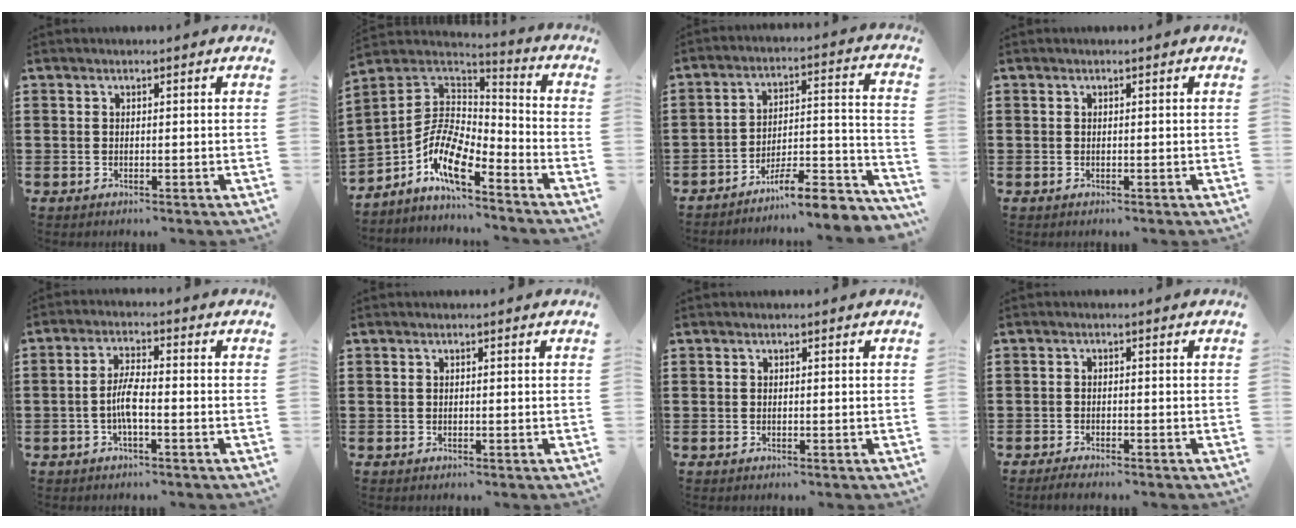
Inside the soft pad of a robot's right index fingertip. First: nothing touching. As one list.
[{"total": 10.0, "force": [-5.7, 3.9, 7.2], "torque": [-0.170, -0.008, -0.118]}, {"total": 8.5, "force": [-7.3, 1.3, 4.2], "torque": [-0.056, 0.010, -0.138]}, {"total": 0.0}, {"total": 4.3, "force": [-1.2, 0.9, 4.0], "torque": [-0.094, -0.004, -0.030]}, {"total": 0.0}, {"total": 0.0}, {"total": 1.6, "force": [-1.6, 0.0, 0.3], "torque": [-0.007, -0.002, -0.030]}]